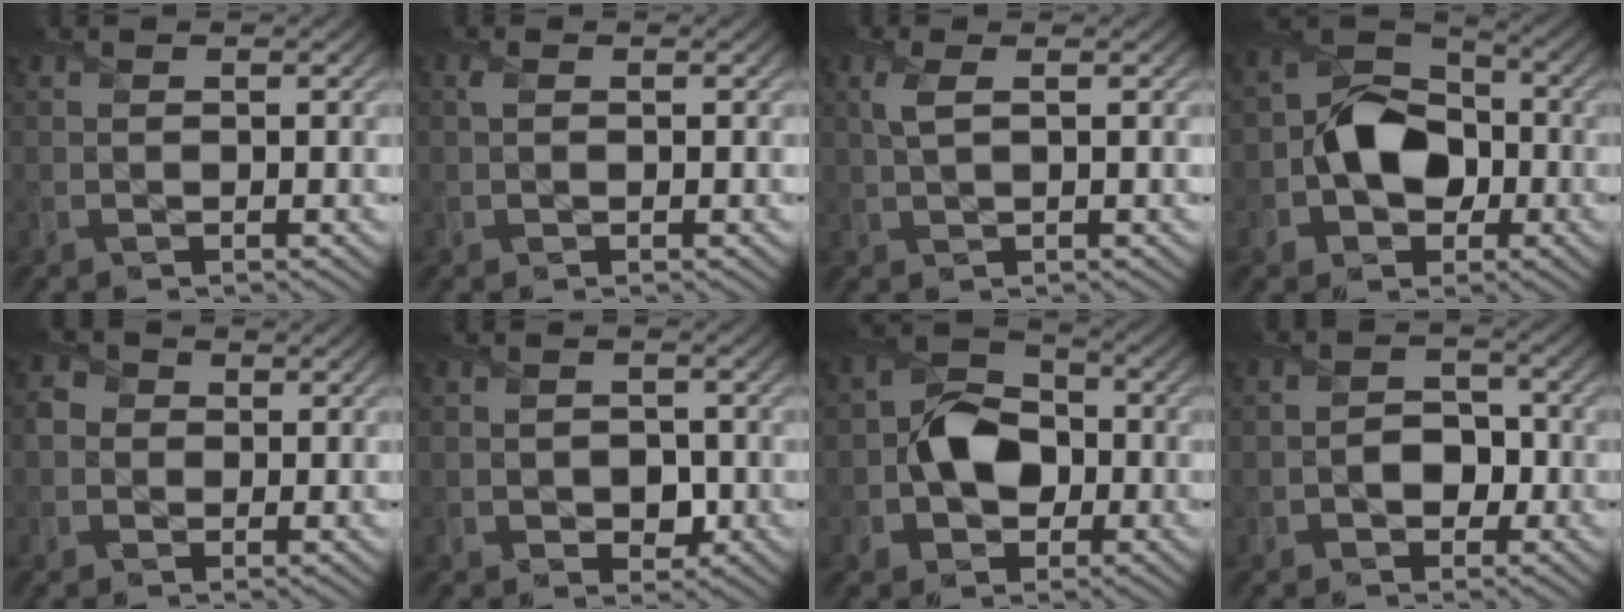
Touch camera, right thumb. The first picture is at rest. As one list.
[{"total": 0.6, "force": [0.2, 0.5, 0.4], "torque": [-0.010, 0.002, 0.002]}, {"total": 2.1, "force": [0.7, 0.6, 1.9], "torque": [-0.049, 0.005, 0.013]}, {"total": 8.2, "force": [-1.7, 6.3, 5.0], "torque": [-0.086, 0.008, -0.048]}, {"total": 2.5, "force": [-0.1, 2.4, 0.6], "torque": [-0.011, 0.002, -0.009]}, {"total": 3.1, "force": [-0.7, 2.5, 1.6], "torque": [-0.024, -0.006, -0.015]}, {"total": 7.3, "force": [-1.2, 5.7, 4.4], "torque": [-0.077, 0.008, -0.036]}, {"total": 3.5, "force": [-1.1, 2.8, 1.8], "torque": [-0.007, 0.004, -0.031]}]